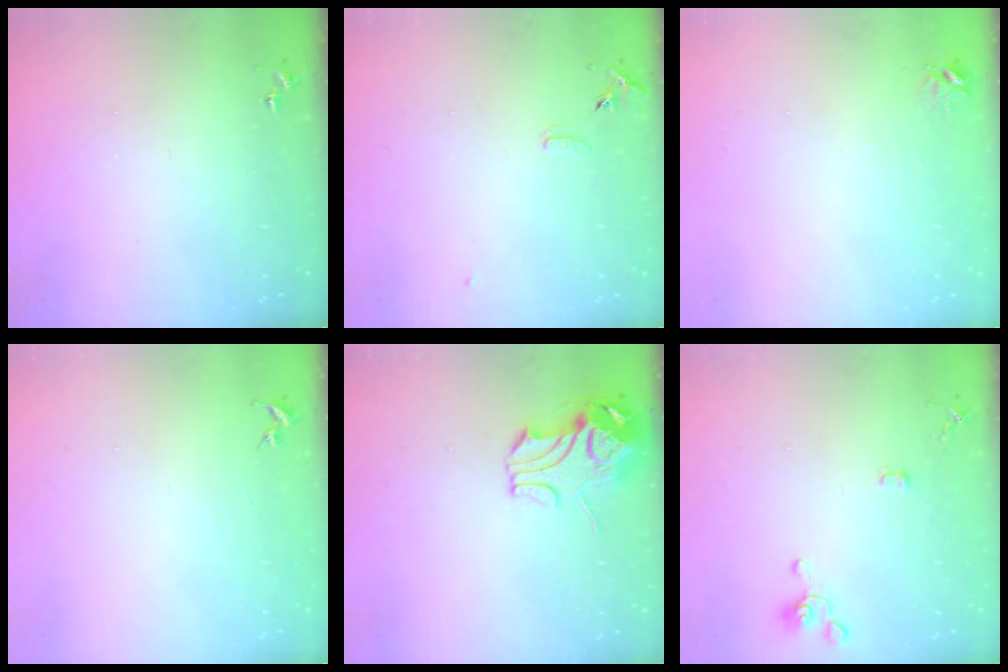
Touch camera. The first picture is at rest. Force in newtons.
{"total": 6.9, "press": 6.9, "slide": 0.6}
{"total": 4.7, "press": 4.7, "slide": 0.6}
{"total": 0.0}
{"total": 9.7, "press": 9.6, "slide": 1.7}
{"total": 4.0, "press": 3.9, "slide": 0.9}